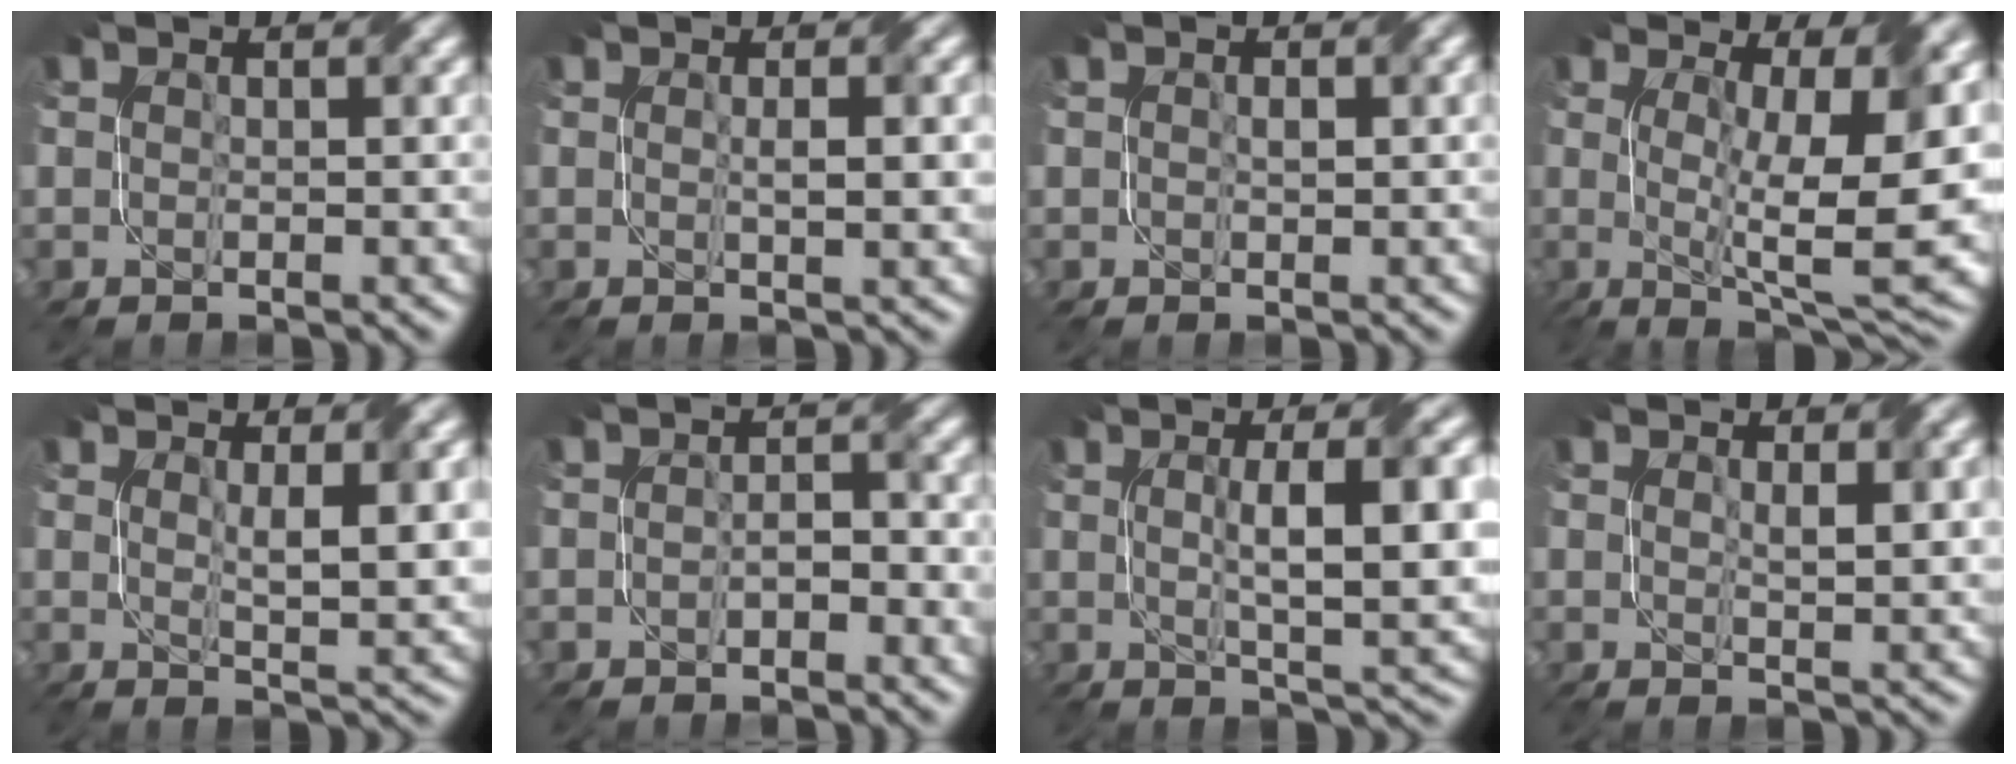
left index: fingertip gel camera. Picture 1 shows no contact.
{"total": 2.6, "force": [0.2, 0.4, 2.6], "torque": [-0.039, 0.001, 0.003]}
{"total": 1.0, "force": [0.2, 0.5, 0.8], "torque": [-0.012, 0.003, 0.003]}
{"total": 12.0, "force": [1.1, 3.4, 11.5], "torque": [-0.174, -0.013, 0.022]}
{"total": 3.9, "force": [1.2, 0.7, 3.6], "torque": [-0.062, -0.007, 0.025]}
{"total": 2.1, "force": [-0.8, 0.9, 1.8], "torque": [-0.029, 0.003, -0.013]}
{"total": 8.8, "force": [1.2, 2.3, 8.5], "torque": [-0.120, 0.004, 0.022]}
{"total": 2.2, "force": [0.9, 0.3, 2.0], "torque": [-0.033, -0.002, 0.019]}